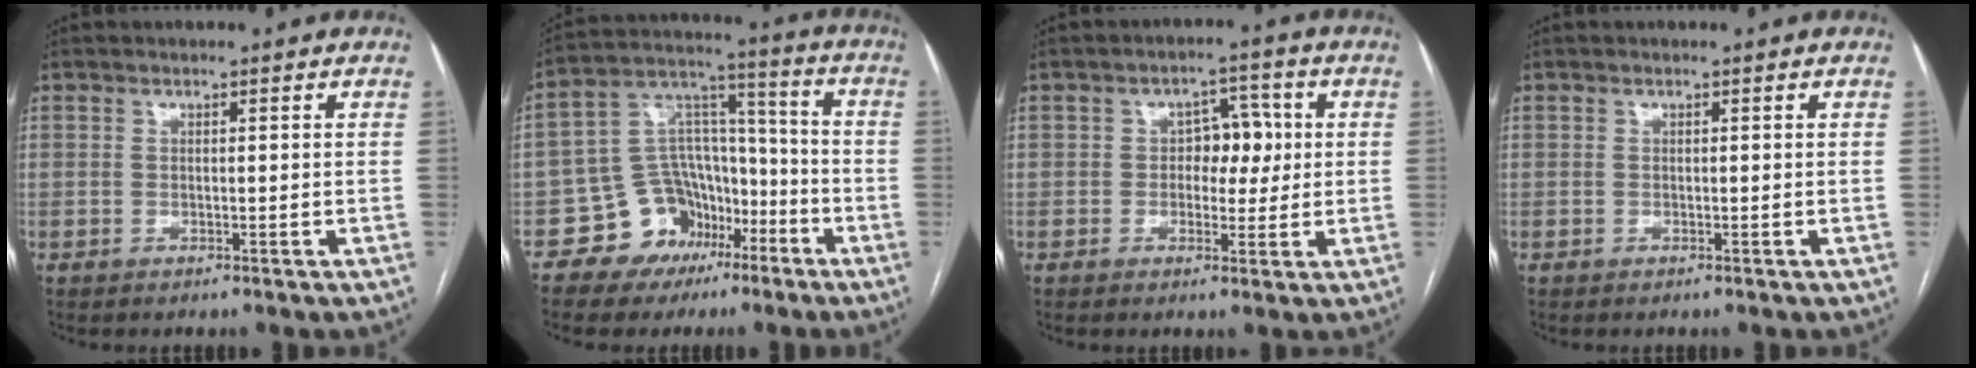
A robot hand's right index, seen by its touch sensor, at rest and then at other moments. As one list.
[{"total": 12.1, "force": [-6.2, 9.5, 4.2], "torque": [-0.069, 0.061, -0.096]}, {"total": 5.3, "force": [0.4, 3.3, 4.1], "torque": [-0.052, 0.017, 0.006]}, {"total": 0.0}]